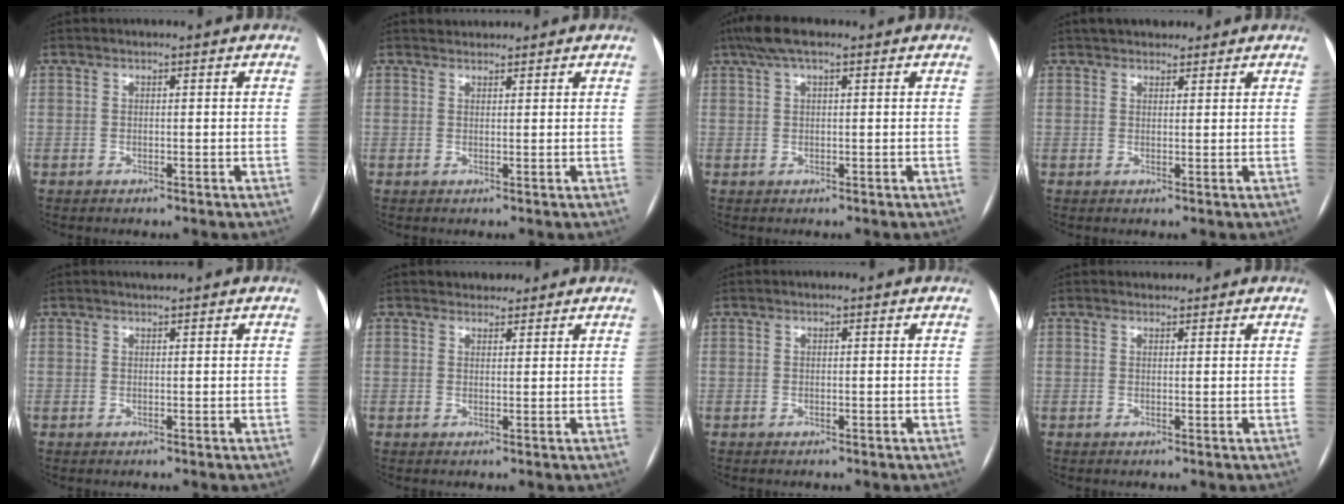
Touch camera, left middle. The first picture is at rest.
{"total": 1.5, "force": [1.5, 0.4, -0.2], "torque": [-0.003, 0.013, 0.026]}
{"total": 5.1, "force": [3.3, 1.2, 3.6], "torque": [-0.077, 0.037, 0.059]}
{"total": 5.3, "force": [4.4, 2.1, 1.9], "torque": [-0.013, 0.025, 0.069]}
{"total": 0.7, "force": [0.7, -0.1, 0.2], "torque": [-0.007, 0.004, 0.015]}
{"total": 2.8, "force": [2.4, 1.3, 0.3], "torque": [0.001, 0.010, 0.036]}
{"total": 0.0}
{"total": 1.0, "force": [0.9, 0.4, -0.1], "torque": [-0.003, 0.005, 0.014]}